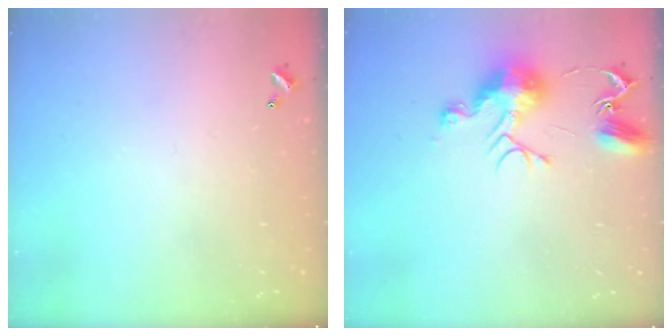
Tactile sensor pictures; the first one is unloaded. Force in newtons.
{"total": 10.3, "press": 10.3, "slide": 0.5}